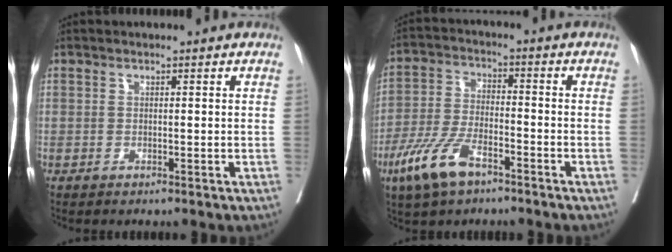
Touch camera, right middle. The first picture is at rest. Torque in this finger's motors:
{"motor_torque": [1.17, -0.97, 0.58, 0.13]}